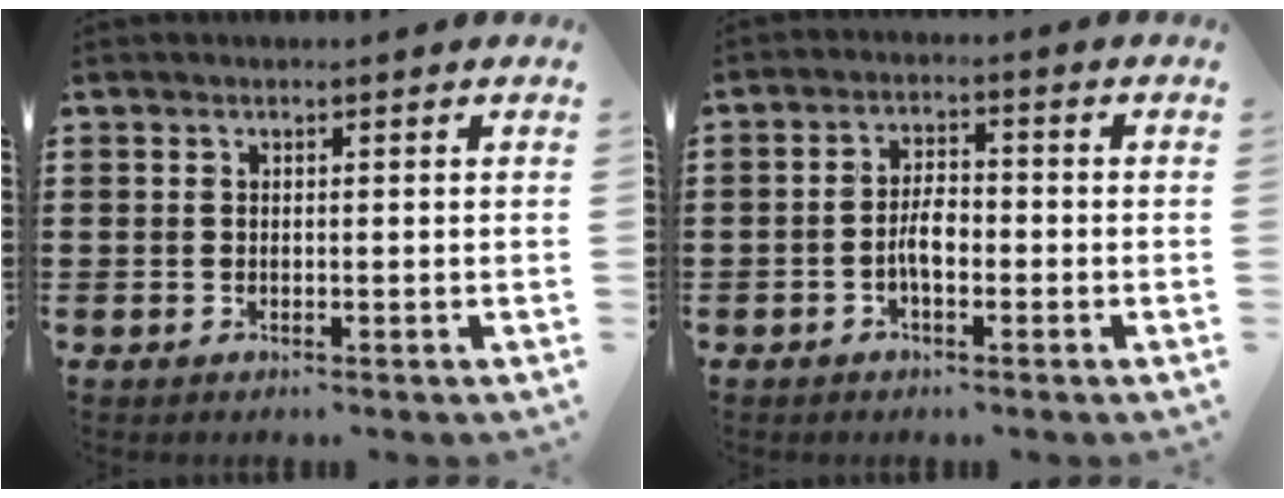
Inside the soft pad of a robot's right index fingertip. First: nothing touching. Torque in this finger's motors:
{"motor_torque": [2.14, 0.00, 0.11, 0.04]}